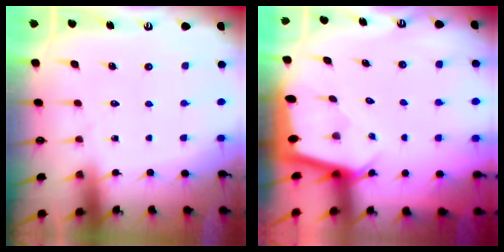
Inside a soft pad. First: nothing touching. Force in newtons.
{"total": 2.3, "press": 2.3, "slide": 0.2}